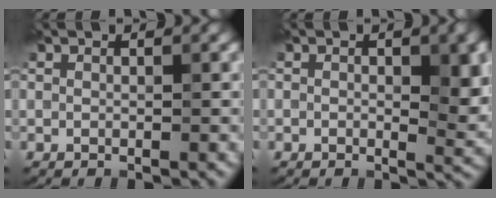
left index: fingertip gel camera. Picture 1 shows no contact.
{"total": 4.8, "force": [0.2, 1.9, 4.3], "torque": [-0.052, -0.003, 0.002]}